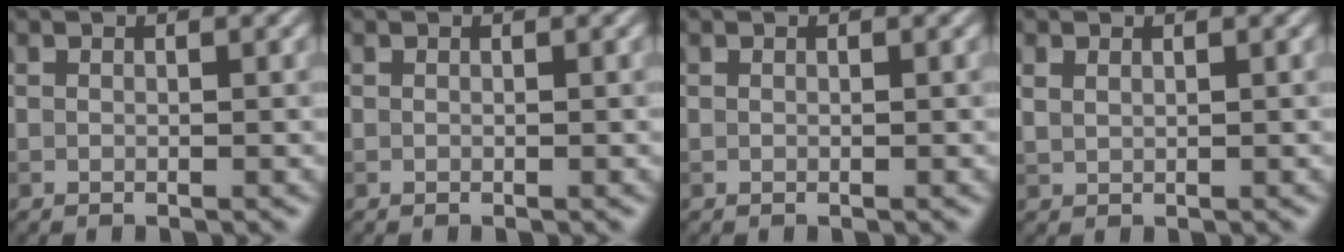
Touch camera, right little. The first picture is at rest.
{"total": 0.0}
{"total": 0.0}
{"total": 1.0, "force": [0.6, 0.5, 0.6], "torque": [-0.018, -0.001, 0.018]}